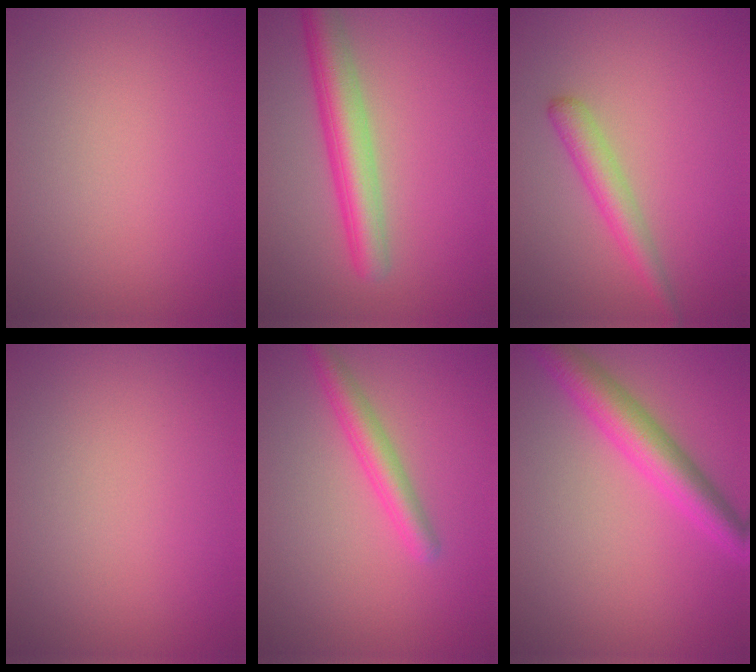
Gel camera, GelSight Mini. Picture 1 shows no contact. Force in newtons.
{"total": 5.1, "press": 5.1, "slide": 0.1}
{"total": 2.7, "press": 2.7, "slide": 0.0}
{"total": 0.0}
{"total": 2.8, "press": 2.8, "slide": 0.2}
{"total": 5.0, "press": 5.0, "slide": 0.1}